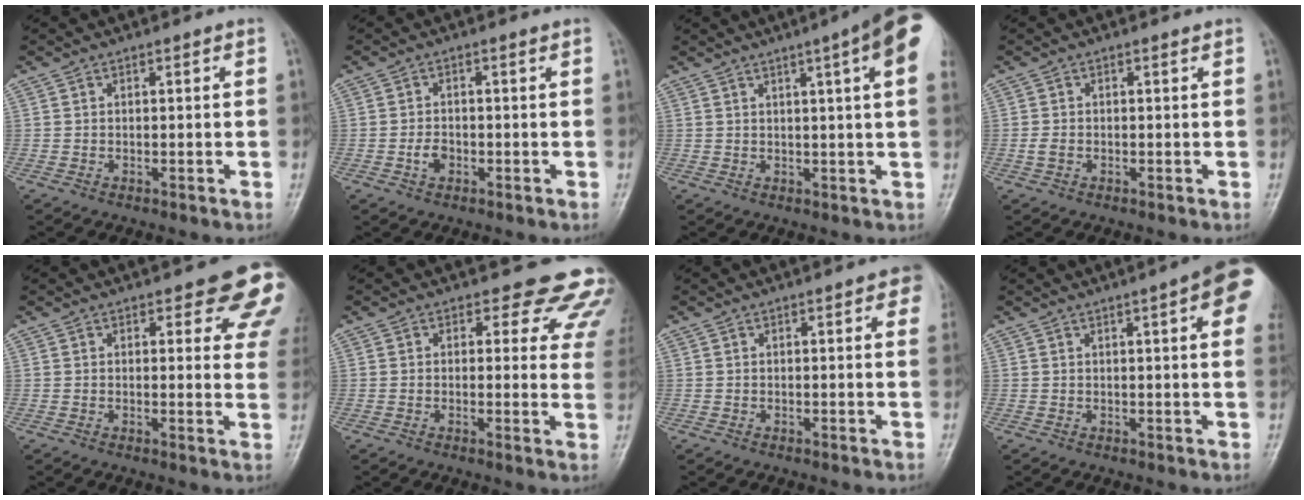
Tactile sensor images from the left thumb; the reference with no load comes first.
{"total": 2.2, "force": [-0.8, 1.5, 1.4], "torque": [-0.019, 0.007, -0.012]}
{"total": 12.6, "force": [5.9, 1.3, 11.1], "torque": [-0.137, 0.001, 0.062]}
{"total": 1.5, "force": [-0.2, 0.9, 1.1], "torque": [-0.018, 0.004, 0.003]}
{"total": 10.4, "force": [6.6, 4.0, 7.0], "torque": [-0.038, -0.030, 0.062]}
{"total": 10.7, "force": [8.6, 5.2, 3.6], "torque": [0.014, -0.044, 0.067]}
{"total": 5.2, "force": [2.4, 1.6, 4.3], "torque": [-0.031, 0.002, 0.021]}
{"total": 10.8, "force": [4.2, 2.1, 9.7], "torque": [-0.102, -0.002, 0.042]}